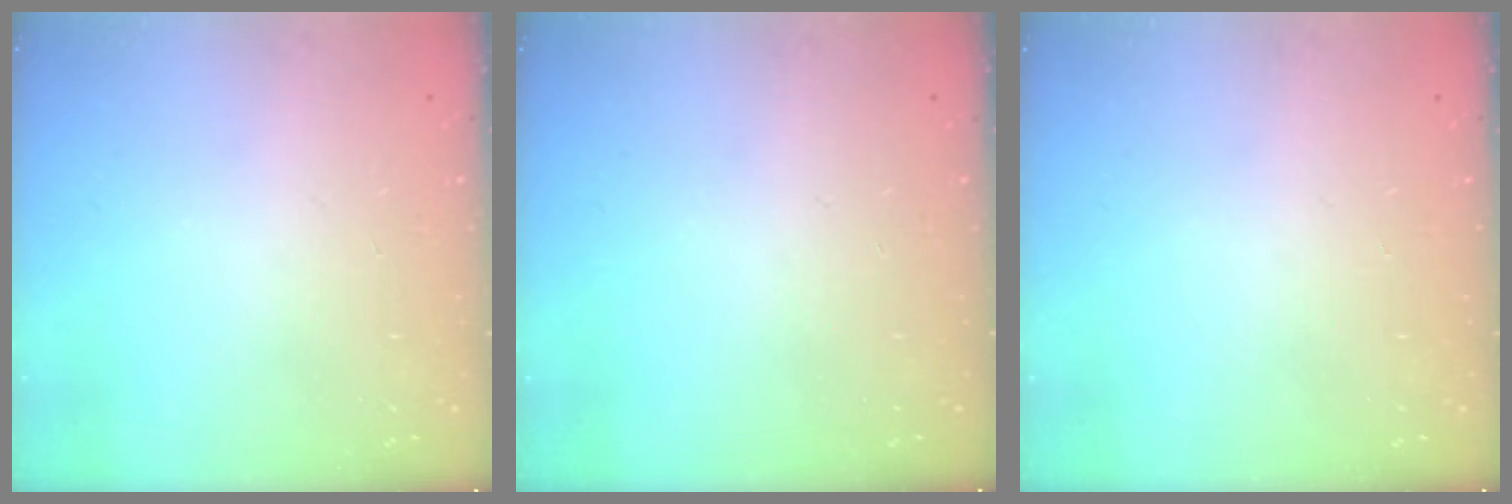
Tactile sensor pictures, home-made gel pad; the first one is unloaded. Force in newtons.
{"total": 0.0}
{"total": 0.0}